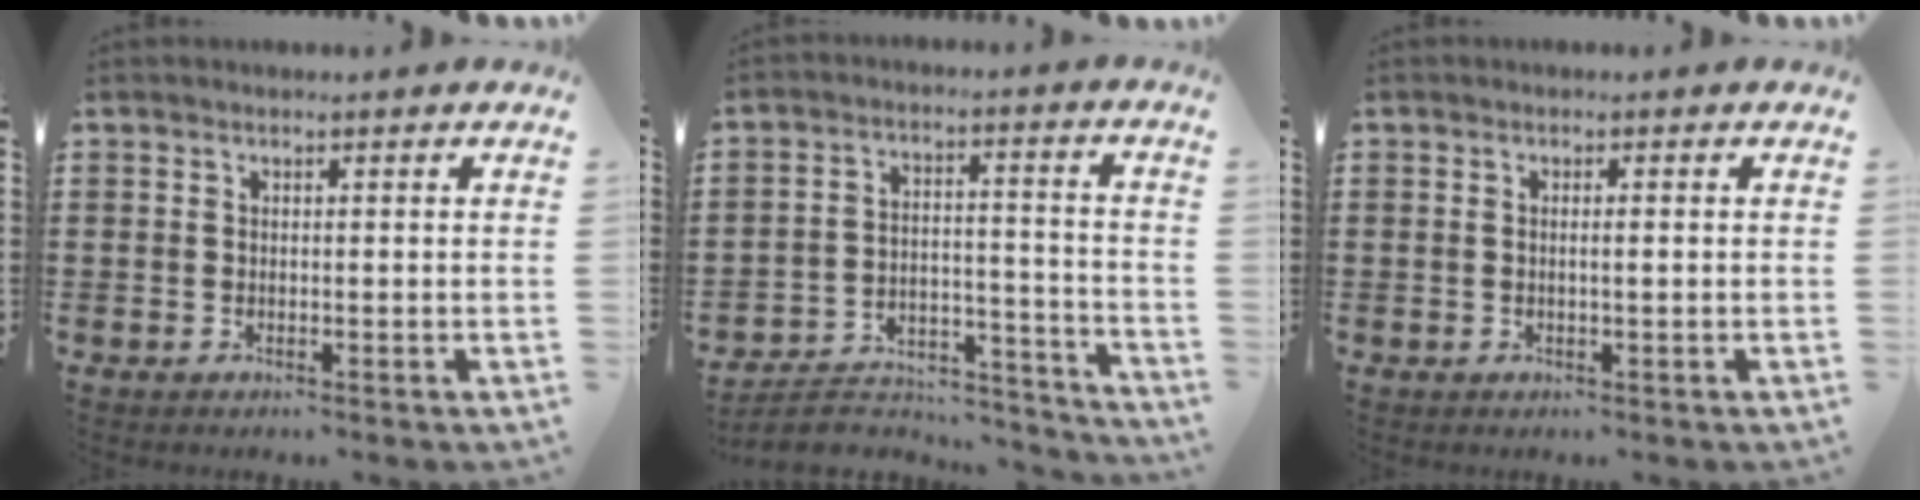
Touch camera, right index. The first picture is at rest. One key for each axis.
{"total": 5.8, "fx": -5.4, "fy": 1.7, "fz": 1.3, "tx": -0.025, "ty": 0.011, "tz": -0.107}
{"total": 0.9, "fx": -0.1, "fy": 0.0, "fz": 0.9, "tx": -0.017, "ty": -0.003, "tz": -0.002}